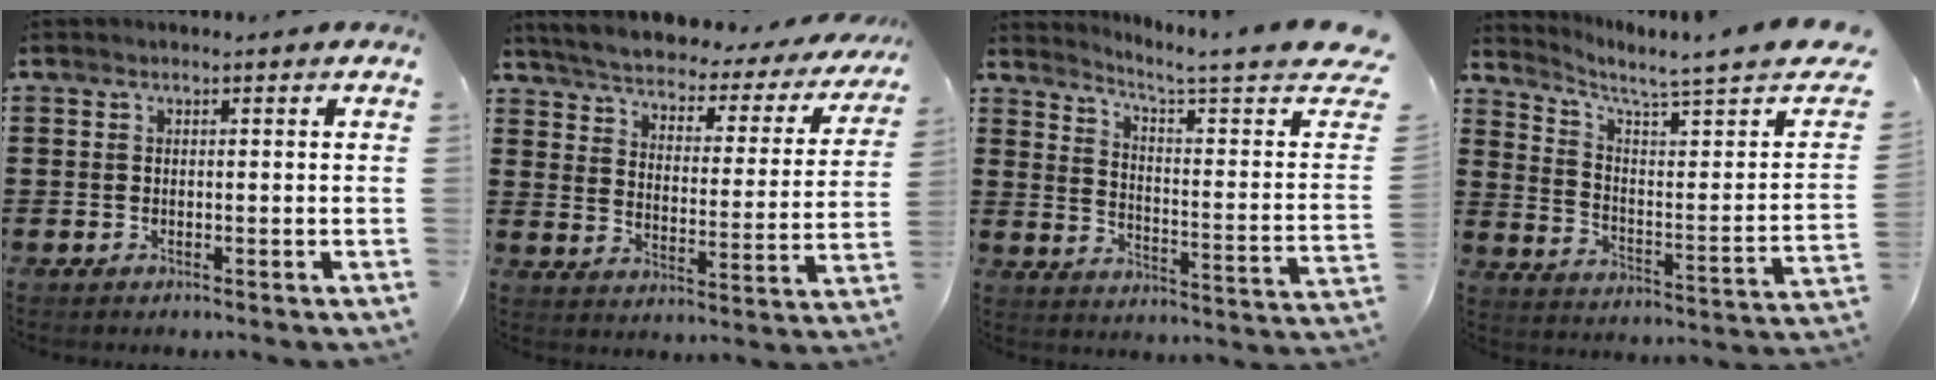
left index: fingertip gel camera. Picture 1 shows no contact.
{"total": 3.3, "force": [3.1, 0.3, 1.0], "torque": [-0.040, -0.031, 0.042]}
{"total": 3.6, "force": [2.4, -0.8, 2.7], "torque": [-0.061, -0.035, 0.026]}
{"total": 3.3, "force": [2.4, -0.9, 2.1], "torque": [-0.059, -0.040, 0.028]}